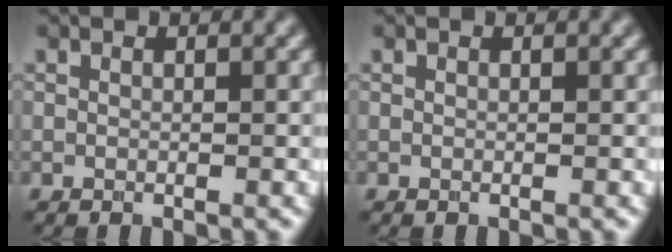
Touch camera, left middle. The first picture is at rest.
{"total": 0.0}